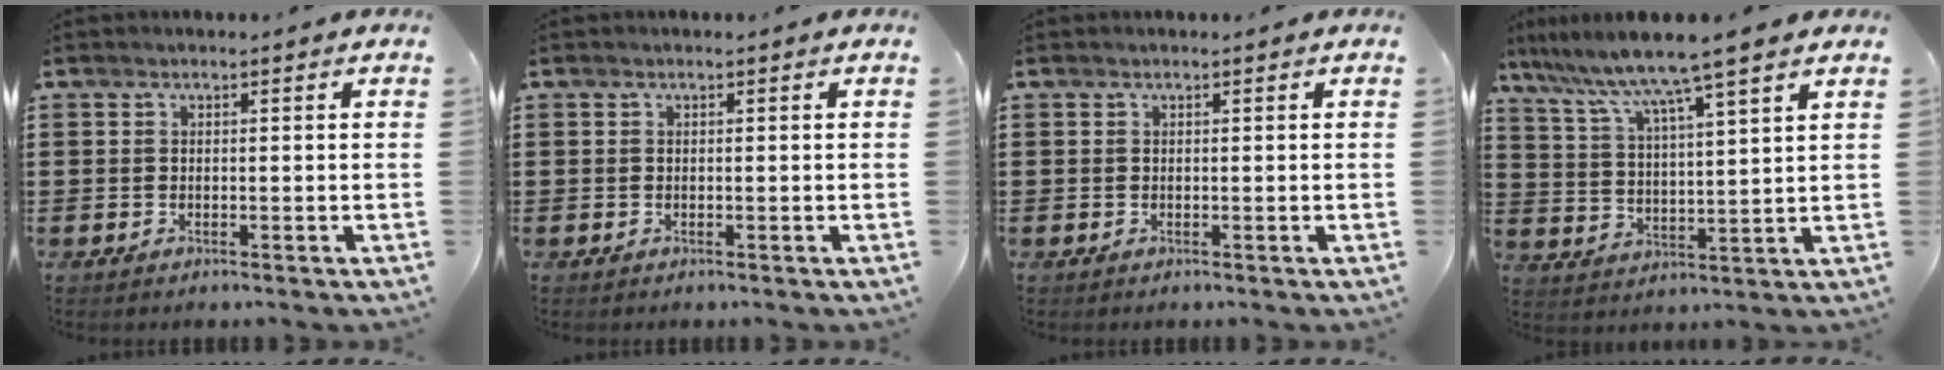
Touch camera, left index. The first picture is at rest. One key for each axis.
{"total": 0.0}
{"total": 0.0}
{"total": 7.4, "fx": 6.4, "fy": -0.9, "fz": 3.8, "tx": -0.099, "ty": -0.044, "tz": 0.101}